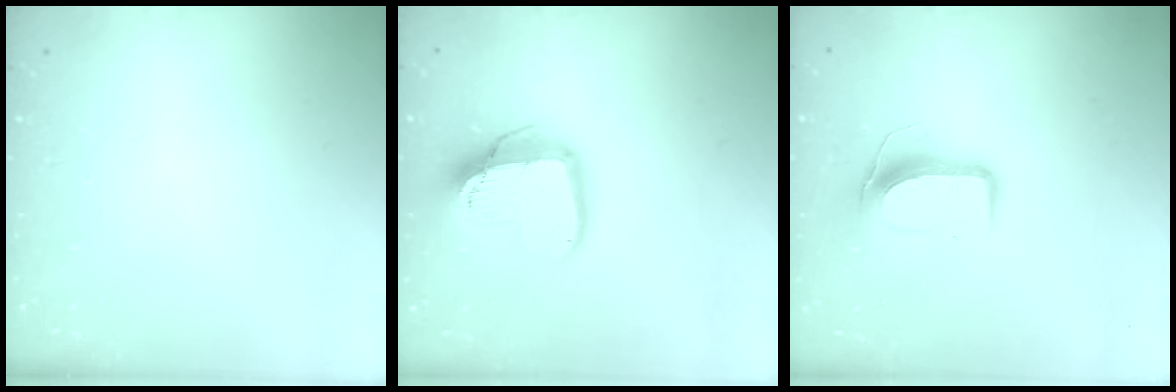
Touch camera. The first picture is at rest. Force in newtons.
{"total": 15.6, "press": 15.5, "slide": 1.6}
{"total": 9.4, "press": 9.3, "slide": 0.9}